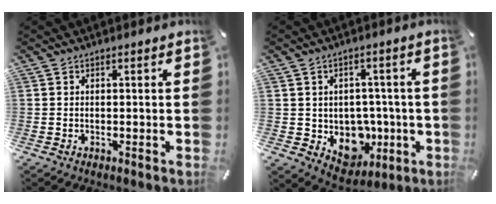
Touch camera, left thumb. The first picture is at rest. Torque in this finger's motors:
{"motor_torque": [0.81, 0.86, 0.38, -0.22, 0.06]}